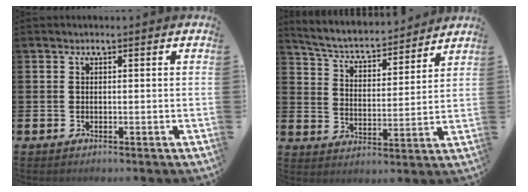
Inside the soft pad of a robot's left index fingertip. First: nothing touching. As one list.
[{"total": 5.1, "force": [4.7, 1.1, 1.4], "torque": [-0.061, -0.041, 0.075]}]